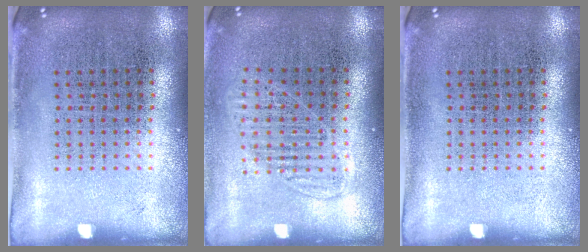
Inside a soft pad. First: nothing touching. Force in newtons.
{"total": 1.3, "press": 1.2, "slide": 0.6}
{"total": 0.0}